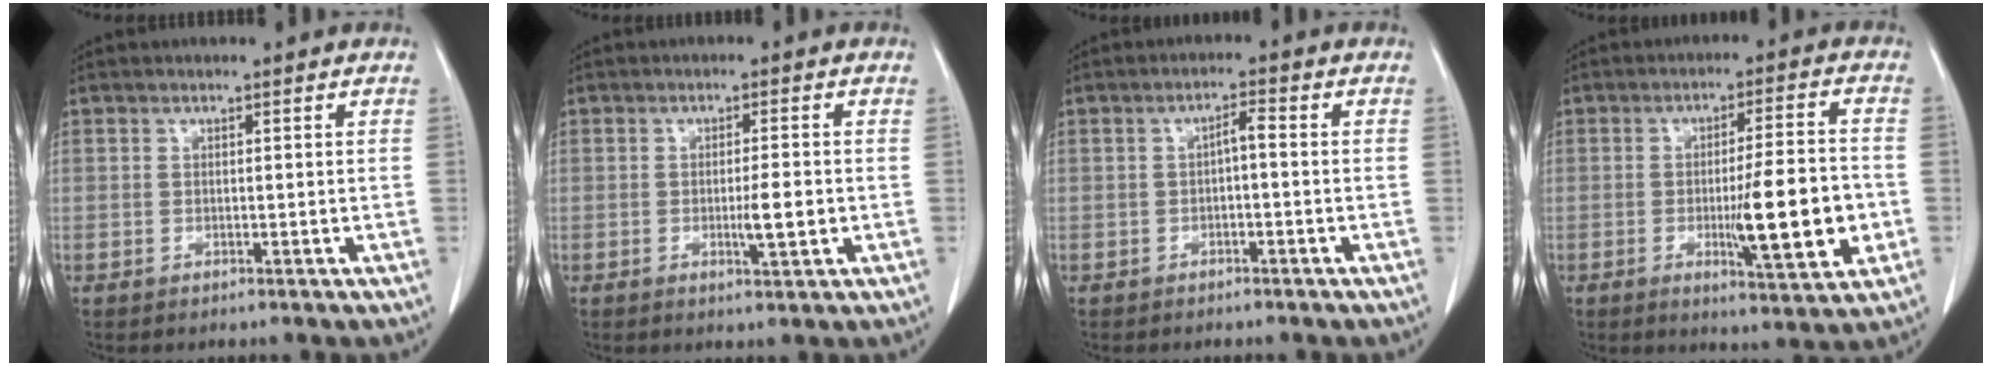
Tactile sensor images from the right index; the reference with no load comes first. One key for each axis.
{"total": 3.7, "fx": -0.7, "fy": 0.3, "fz": 3.6, "tx": -0.057, "ty": -0.002, "tz": -0.010}
{"total": 2.1, "fx": -0.3, "fy": 0.4, "fz": 2.0, "tx": -0.035, "ty": 0.007, "tz": -0.006}
{"total": 11.9, "fx": -2.7, "fy": 1.2, "fz": 11.5, "tx": -0.168, "ty": -0.008, "tz": -0.039}